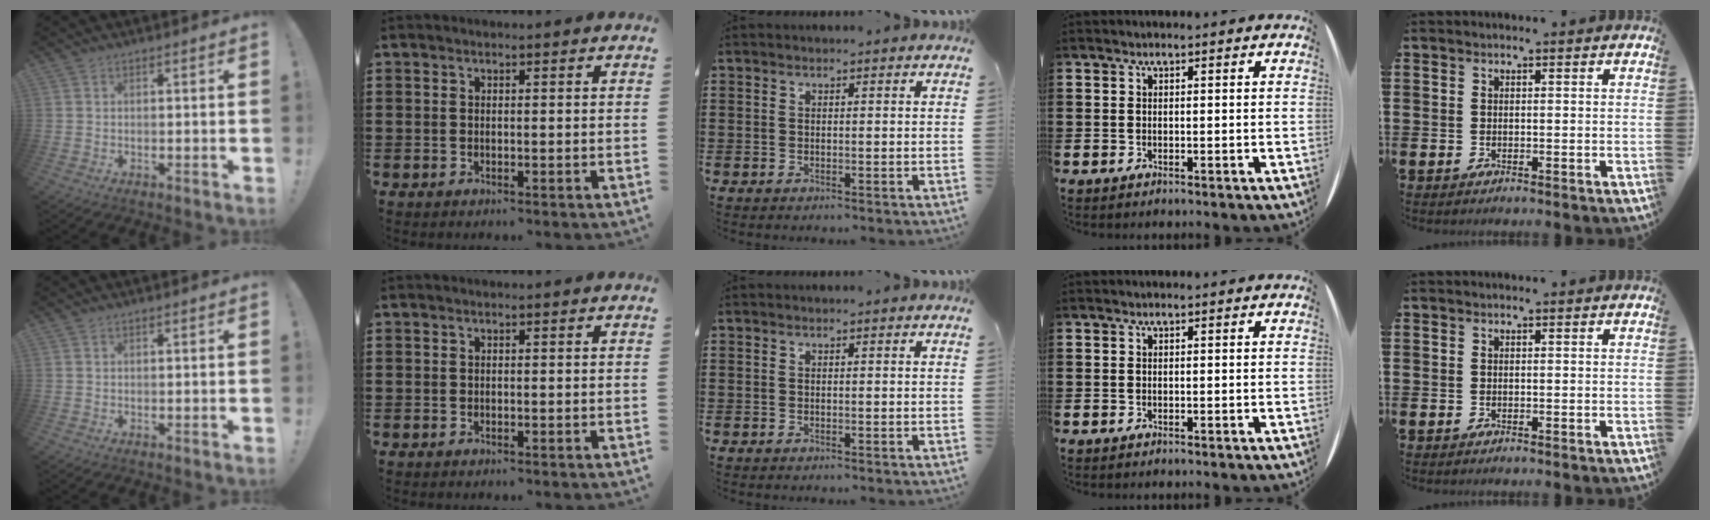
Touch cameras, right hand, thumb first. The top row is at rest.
{}